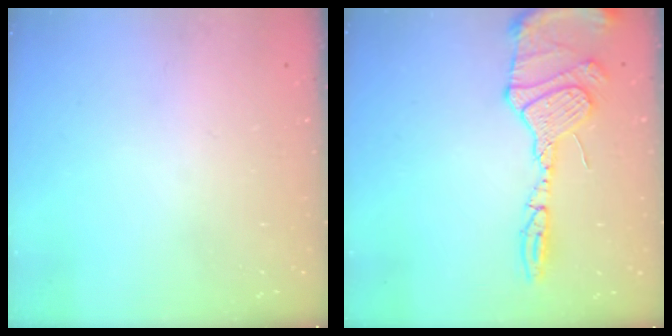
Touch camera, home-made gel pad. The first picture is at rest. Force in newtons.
{"total": 25.6, "press": 19.4, "slide": 16.7}